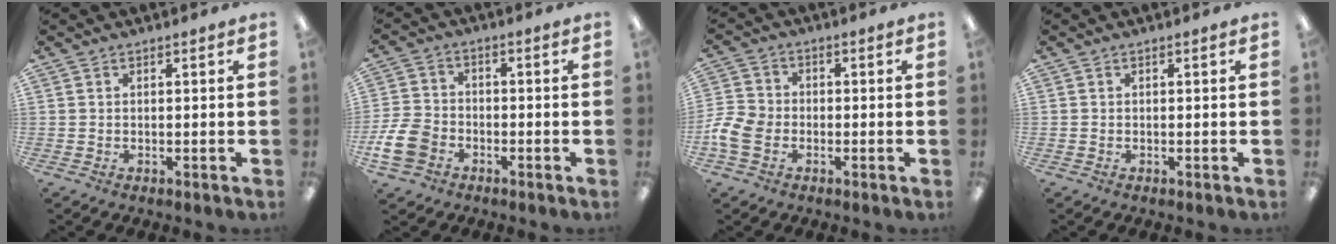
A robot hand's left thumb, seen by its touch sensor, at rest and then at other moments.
{"total": 8.4, "force": [-3.8, 6.1, 4.4], "torque": [-0.105, 0.019, -0.069]}
{"total": 7.0, "force": [-2.4, 5.4, 3.7], "torque": [-0.085, 0.013, -0.043]}
{"total": 0.0}